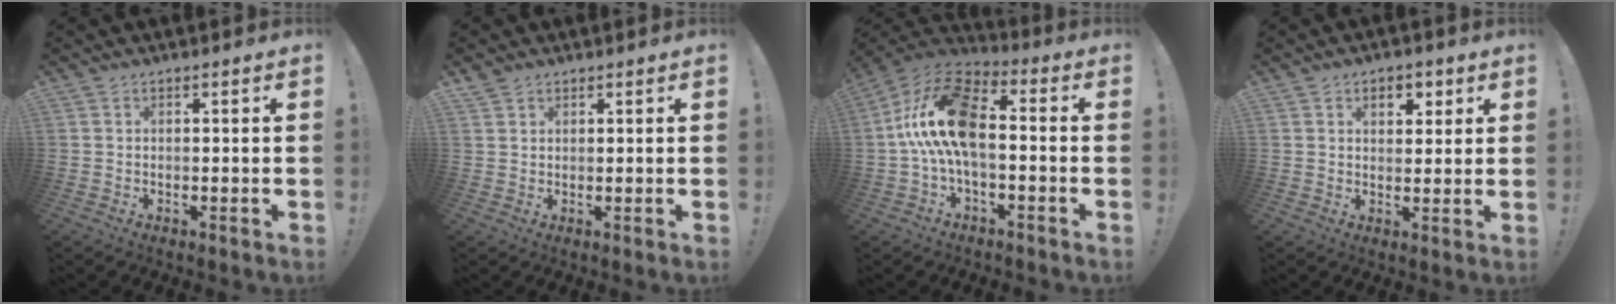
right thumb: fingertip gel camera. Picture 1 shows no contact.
{"total": 1.9, "force": [1.6, 1.0, 0.4], "torque": [-0.003, -0.010, 0.030]}
{"total": 17.1, "force": [-0.1, 8.6, 14.9], "torque": [-0.285, 0.018, 0.002]}
{"total": 5.9, "force": [2.6, 4.0, 3.5], "torque": [-0.038, -0.005, 0.043]}